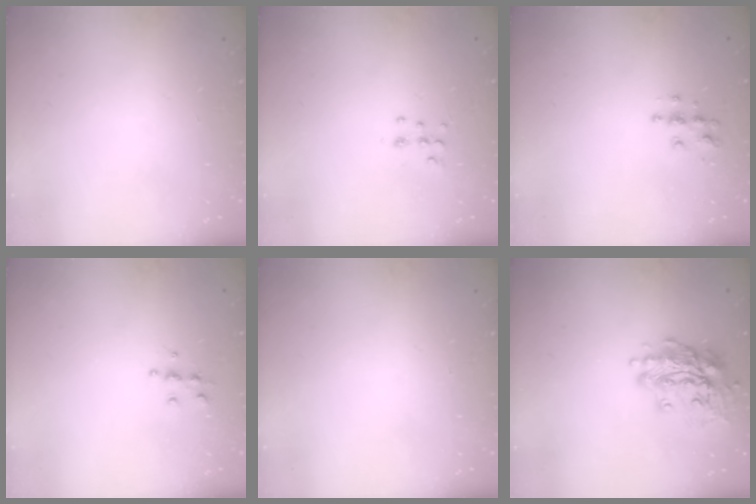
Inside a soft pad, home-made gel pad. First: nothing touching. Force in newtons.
{"total": 7.6, "press": 7.5, "slide": 1.2}
{"total": 6.5, "press": 6.5, "slide": 0.2}
{"total": 5.5, "press": 5.4, "slide": 0.6}
{"total": 0.0}
{"total": 15.7, "press": 15.6, "slide": 2.4}